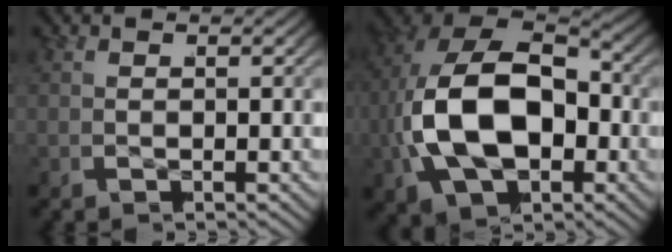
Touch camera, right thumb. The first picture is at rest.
{"total": 16.1, "force": [-0.4, 10.8, 11.9], "torque": [-0.288, -0.040, 0.015]}